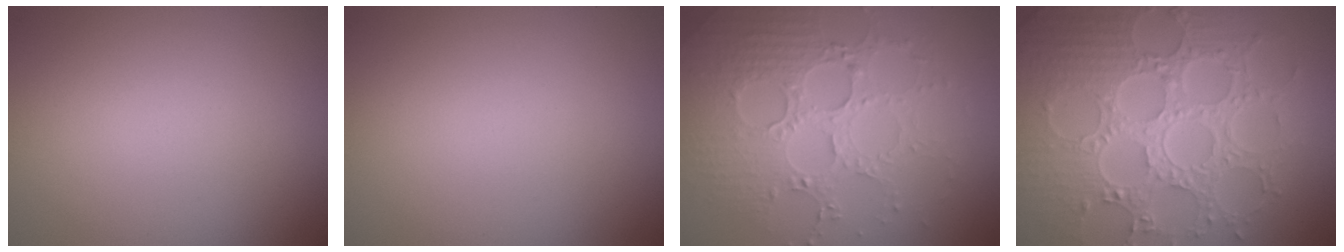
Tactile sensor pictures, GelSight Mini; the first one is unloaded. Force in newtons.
{"total": 0.0}
{"total": 5.1, "press": 4.5, "slide": 2.3}
{"total": 8.7, "press": 6.3, "slide": 6.0}